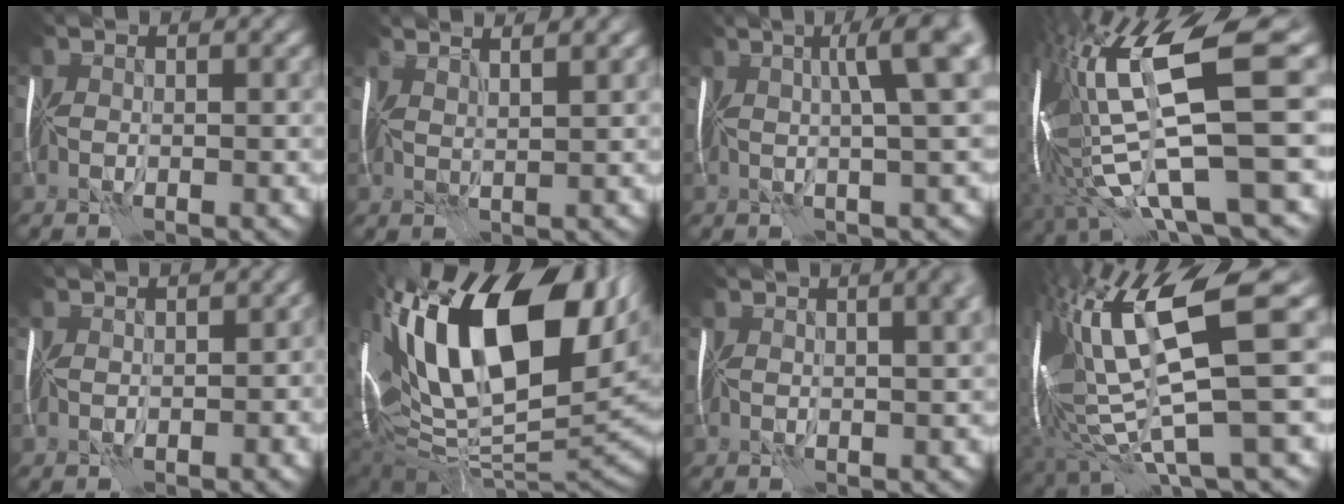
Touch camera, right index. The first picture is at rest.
{"total": 3.8, "force": [2.7, 1.1, 2.5], "torque": [-0.017, 0.022, 0.017]}
{"total": 6.9, "force": [2.0, 1.1, 6.5], "torque": [-0.069, 0.021, 0.028]}
{"total": 15.4, "force": [0.5, 3.3, 15.1], "torque": [-0.298, -0.002, 0.027]}
{"total": 2.1, "force": [-0.2, 1.5, 1.6], "torque": [-0.004, -0.003, 0.002]}
{"total": 19.3, "force": [5.5, 9.1, 16.1], "torque": [-0.277, 0.018, 0.097]}
{"total": 6.2, "force": [2.2, 2.9, 5.1], "torque": [-0.029, 0.036, 0.001]}
{"total": 14.3, "force": [3.1, 3.1, 13.6], "torque": [-0.253, 0.002, 0.066]}